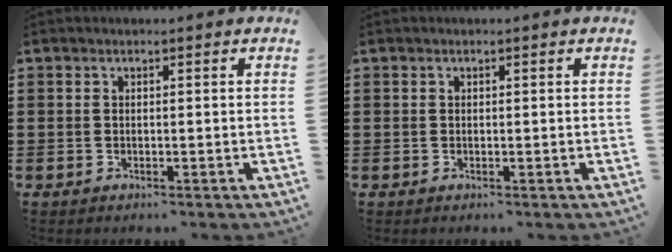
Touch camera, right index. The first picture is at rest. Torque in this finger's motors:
{"motor_torque": [-0.17, -0.11, 0.01, 0.00]}